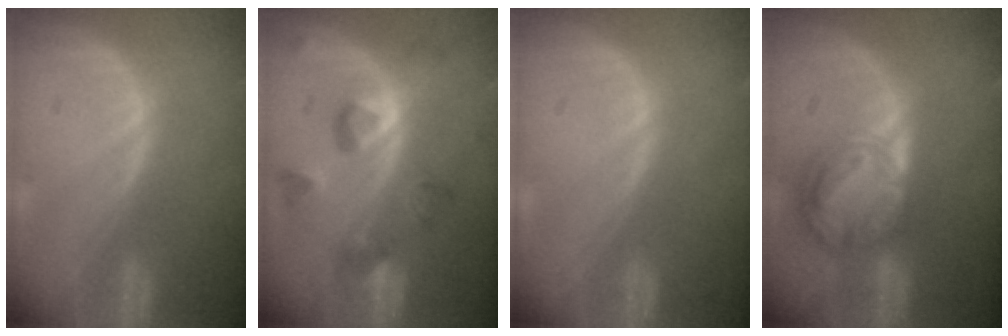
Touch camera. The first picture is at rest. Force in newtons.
{"total": 7.6, "press": 7.5, "slide": 1.4}
{"total": 0.0}
{"total": 8.6, "press": 7.3, "slide": 4.6}